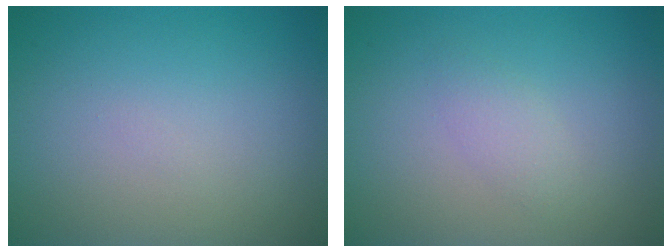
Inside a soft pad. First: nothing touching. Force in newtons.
{"total": 1.4, "press": 1.4, "slide": 0.1}